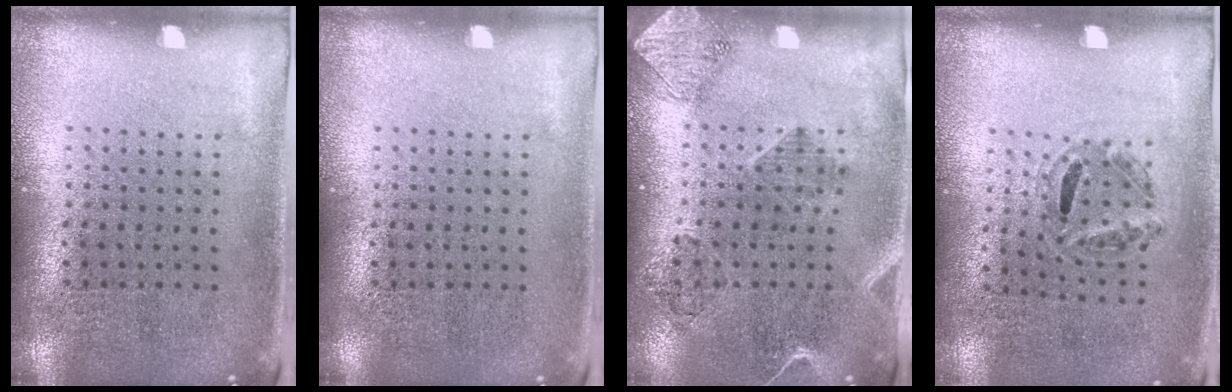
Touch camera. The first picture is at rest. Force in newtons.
{"total": 0.0}
{"total": 1.9, "press": 1.6, "slide": 0.9}
{"total": 1.2, "press": 0.8, "slide": 0.9}